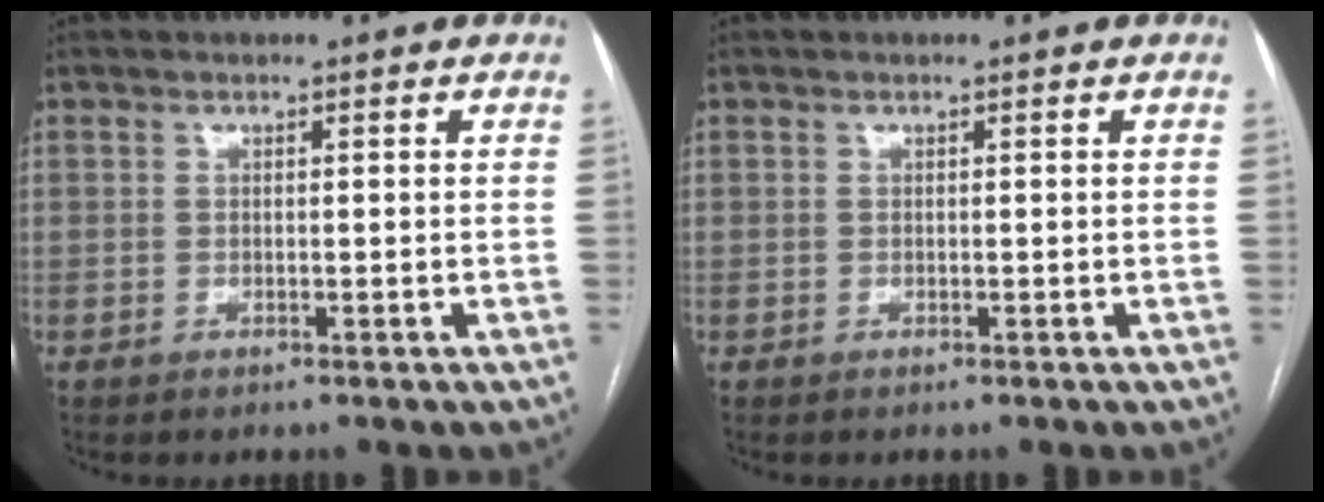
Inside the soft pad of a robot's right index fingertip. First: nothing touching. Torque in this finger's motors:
{"motor_torque": [0.00, 0.00, 0.00, 0.01]}